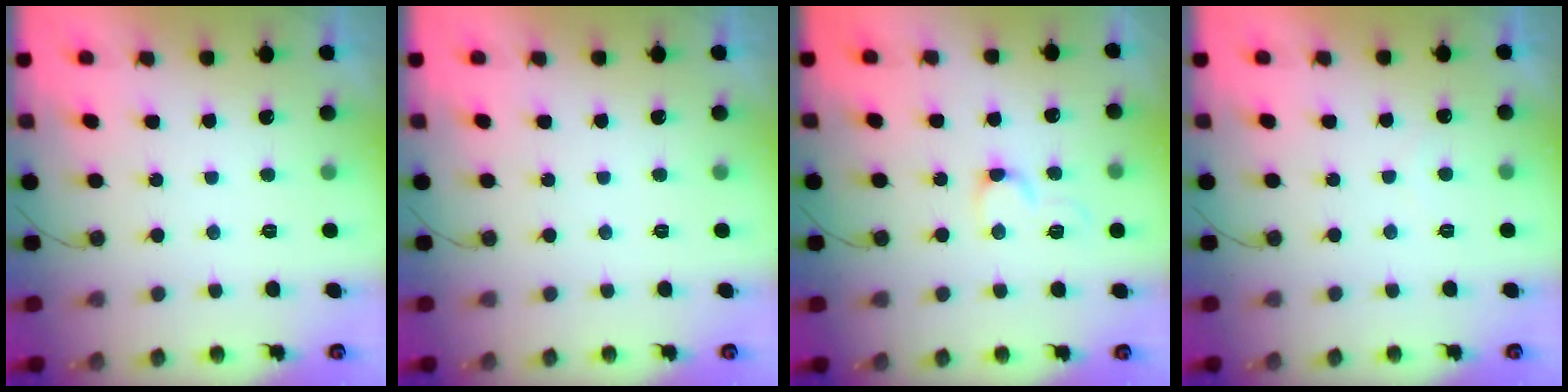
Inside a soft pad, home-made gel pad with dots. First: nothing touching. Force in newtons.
{"total": 0.0}
{"total": 5.2, "press": 5.2, "slide": 0.3}
{"total": 3.5, "press": 3.5, "slide": 0.1}